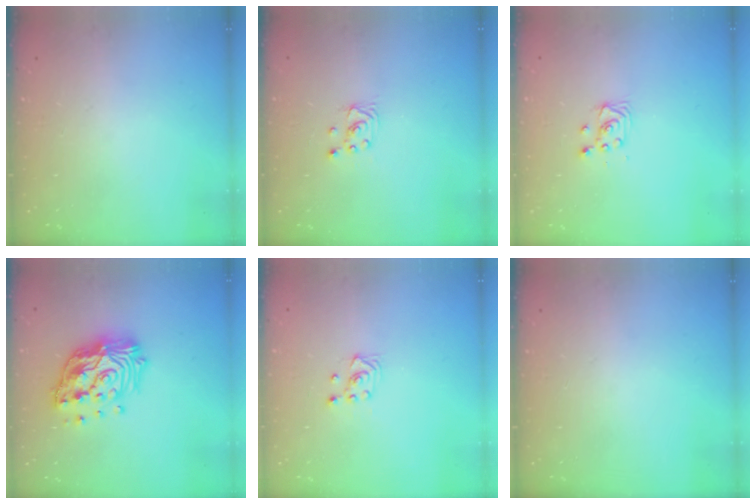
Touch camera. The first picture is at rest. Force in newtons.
{"total": 1.6, "press": 1.6, "slide": 0.0}
{"total": 3.5, "press": 3.5, "slide": 0.4}
{"total": 19.2, "press": 19.1, "slide": 1.9}
{"total": 3.0, "press": 2.6, "slide": 1.5}
{"total": 0.0}